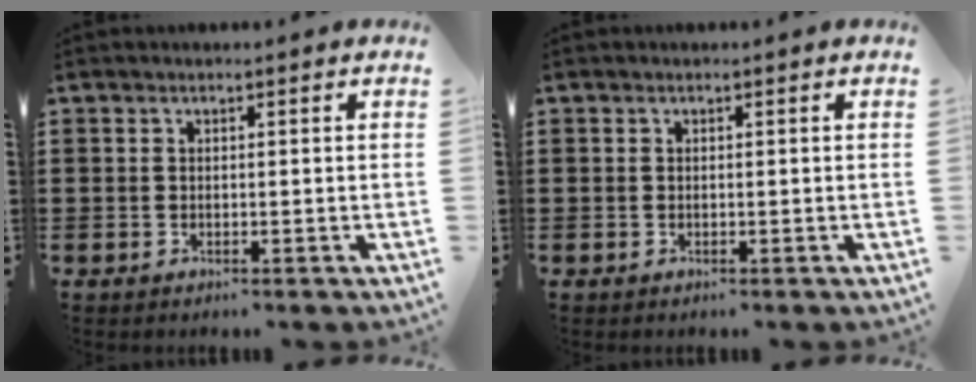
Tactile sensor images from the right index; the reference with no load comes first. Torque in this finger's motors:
{"motor_torque": [-0.48, 0.92, 0.00, 0.00]}